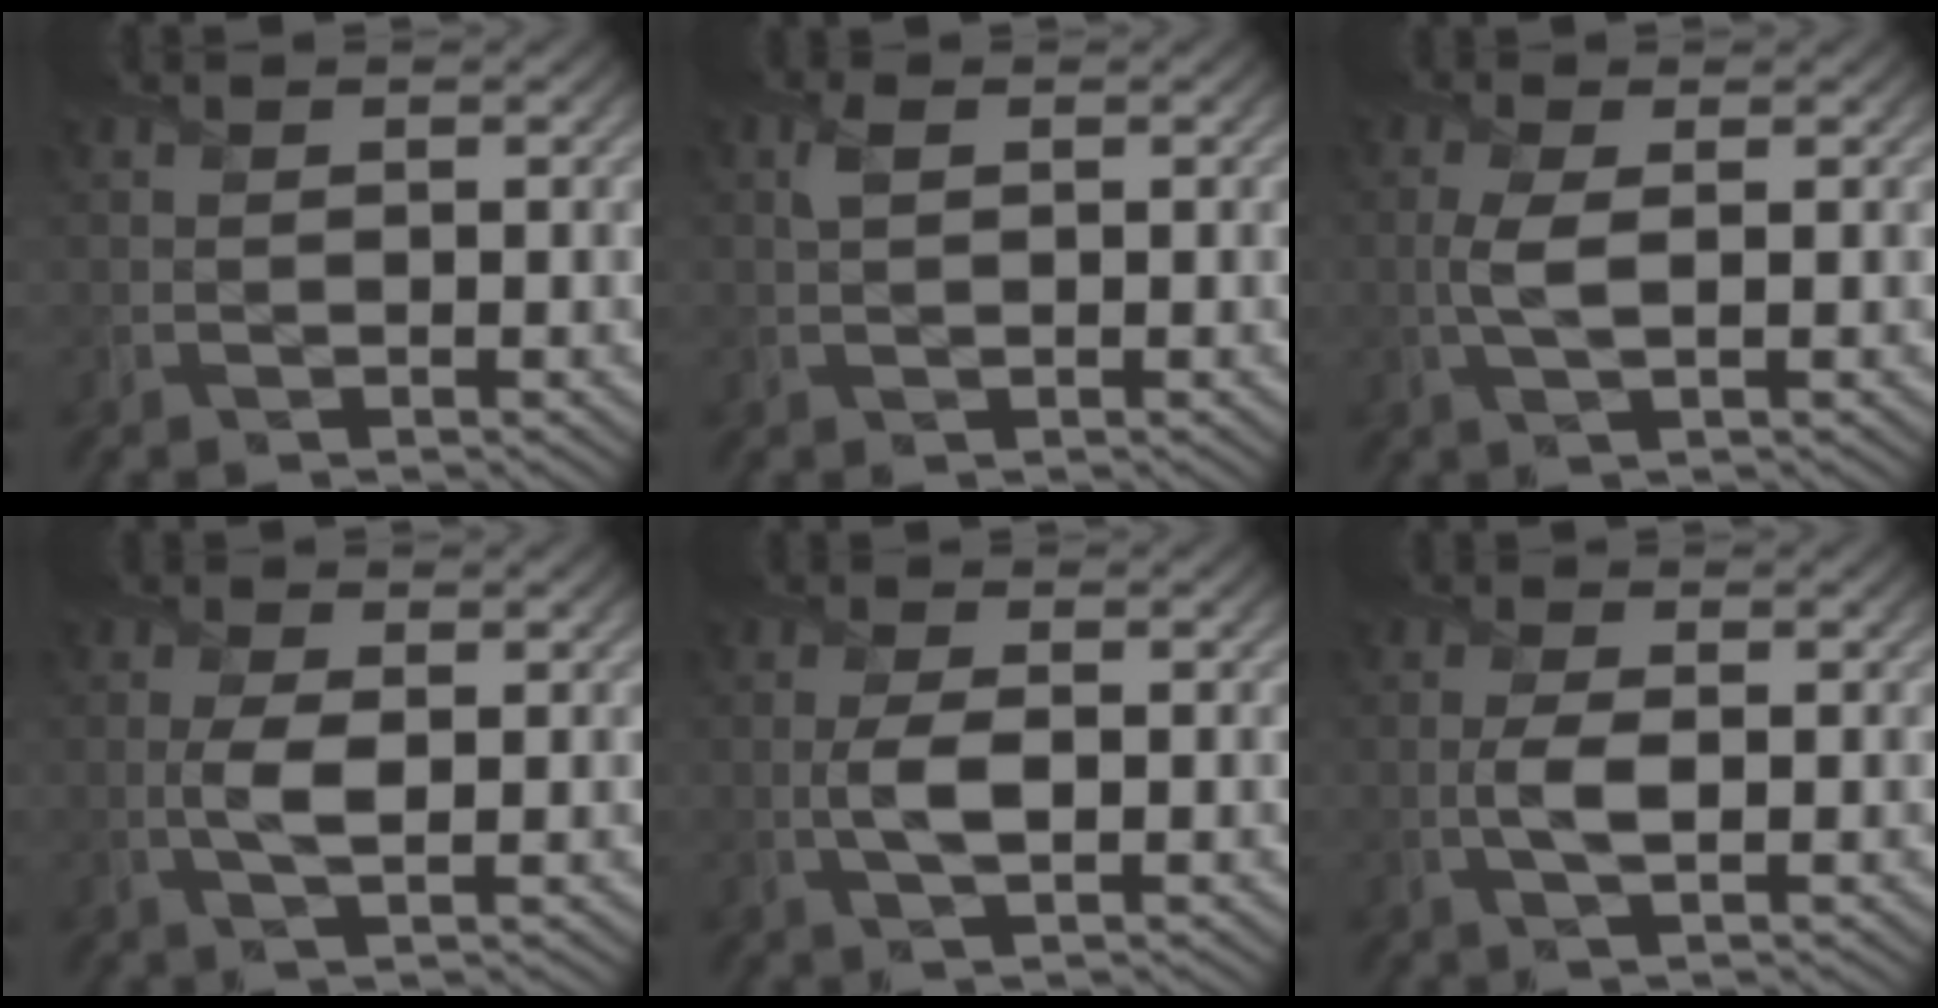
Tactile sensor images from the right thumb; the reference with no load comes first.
{"total": 1.4, "force": [0.7, 0.7, 1.0], "torque": [-0.028, 0.004, 0.010]}
{"total": 2.8, "force": [0.2, 0.8, 2.7], "torque": [-0.067, 0.005, 0.002]}
{"total": 3.1, "force": [0.1, 1.3, 2.8], "torque": [-0.067, 0.000, 0.001]}
{"total": 3.3, "force": [-0.2, 1.4, 3.0], "torque": [-0.068, 0.000, -0.004]}
{"total": 2.7, "force": [-0.1, 1.1, 2.5], "torque": [-0.060, 0.002, -0.005]}